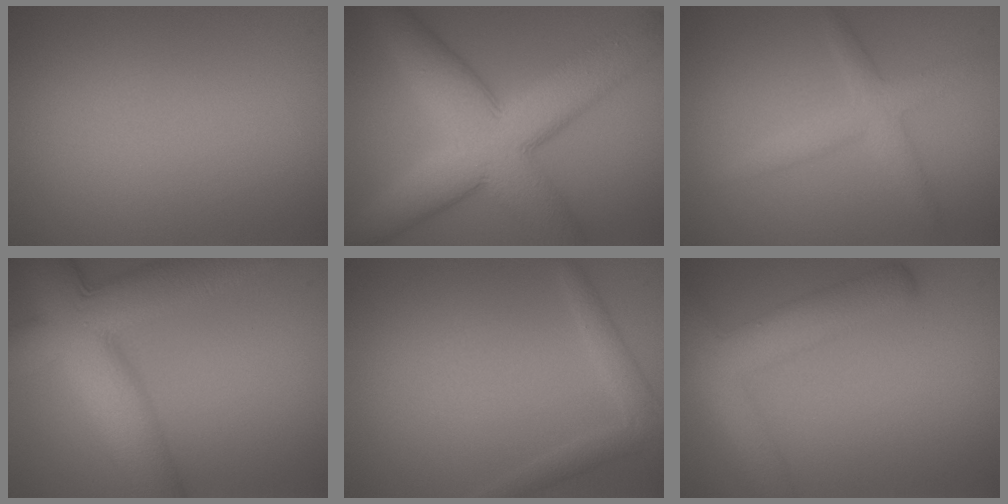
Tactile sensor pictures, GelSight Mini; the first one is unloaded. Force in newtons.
{"total": 11.4, "press": 11.4, "slide": 0.7}
{"total": 3.0, "press": 3.0, "slide": 0.2}
{"total": 11.8, "press": 11.8, "slide": 0.3}
{"total": 2.0, "press": 2.0, "slide": 0.1}
{"total": 5.8, "press": 5.8, "slide": 0.3}